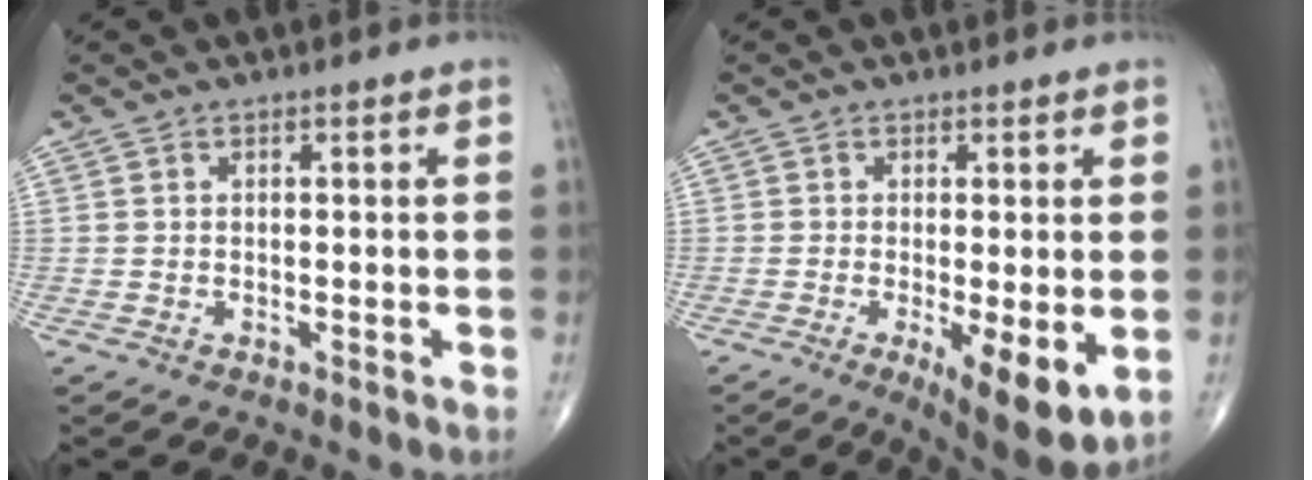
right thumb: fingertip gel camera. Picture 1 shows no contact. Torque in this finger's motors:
{"motor_torque": [1.27, 0.79, 0.58, -0.71, 0.24]}